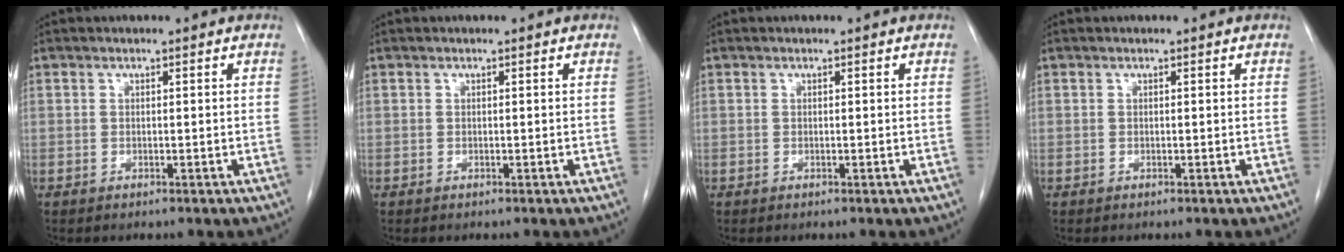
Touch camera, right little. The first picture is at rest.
{"total": 0.0}
{"total": 0.0}
{"total": 0.0}